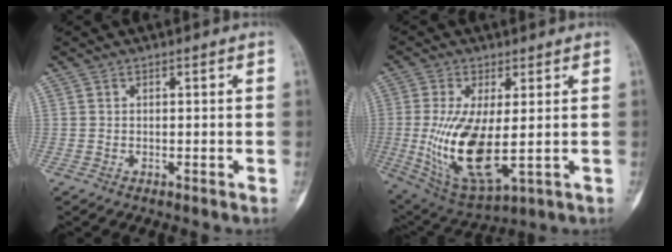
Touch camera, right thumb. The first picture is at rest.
{"total": 15.2, "force": [-1.1, 6.1, 13.9], "torque": [-0.278, -0.024, 0.003]}